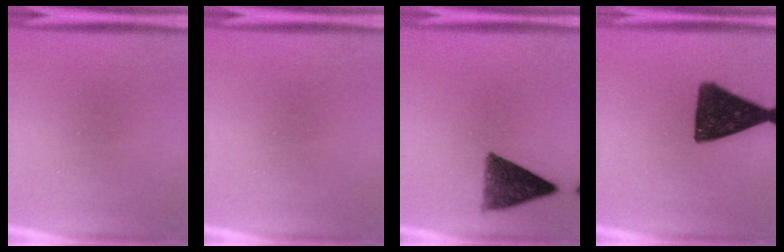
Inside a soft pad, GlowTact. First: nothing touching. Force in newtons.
{"total": 0.0}
{"total": 8.8}
{"total": 15.4}